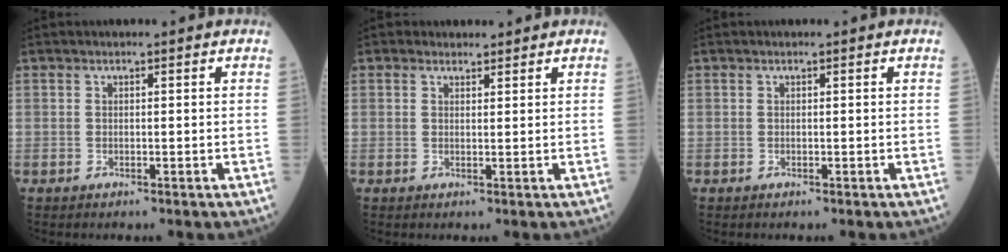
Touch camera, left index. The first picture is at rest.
{"total": 1.3, "force": [1.1, 0.7, 0.0], "torque": [0.000, 0.003, 0.014]}
{"total": 0.0}